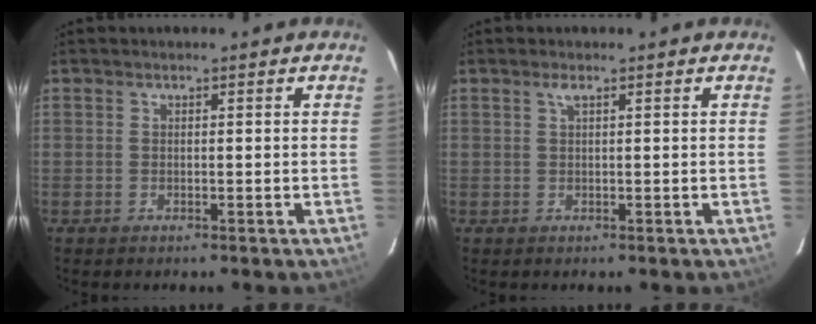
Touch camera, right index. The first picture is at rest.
{"total": 0.9, "force": [0.5, 0.0, 0.8], "torque": [-0.015, 0.004, 0.009]}